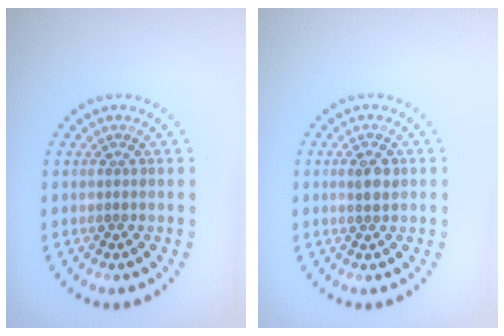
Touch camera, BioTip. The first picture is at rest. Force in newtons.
{"total": 1.7, "press": 1.6, "slide": 0.5}